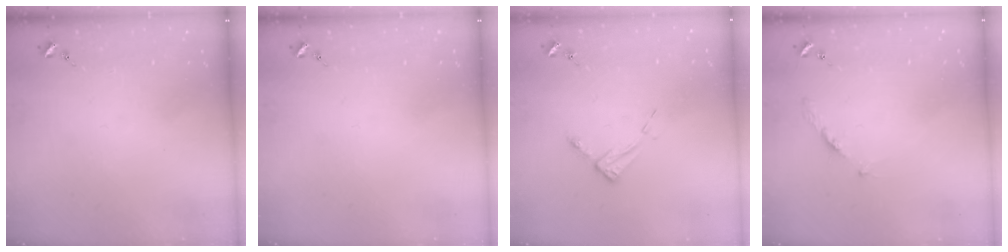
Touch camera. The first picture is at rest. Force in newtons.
{"total": 0.0}
{"total": 6.5, "press": 6.5, "slide": 0.5}
{"total": 3.9, "press": 3.9, "slide": 0.5}